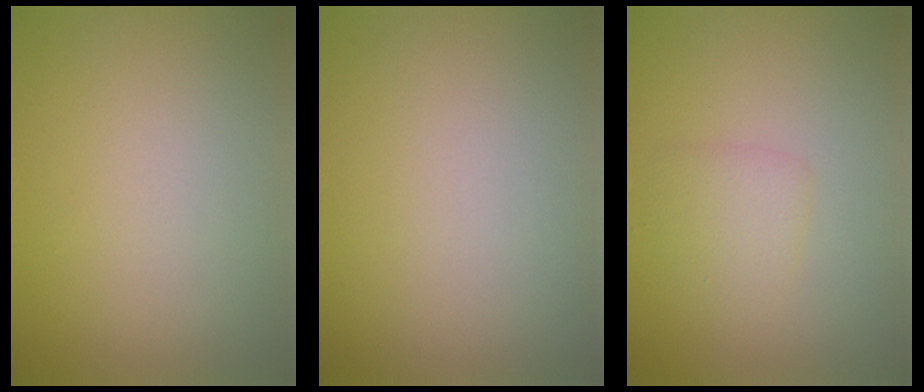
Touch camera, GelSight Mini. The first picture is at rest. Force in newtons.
{"total": 0.0}
{"total": 1.8, "press": 1.8, "slide": 0.1}